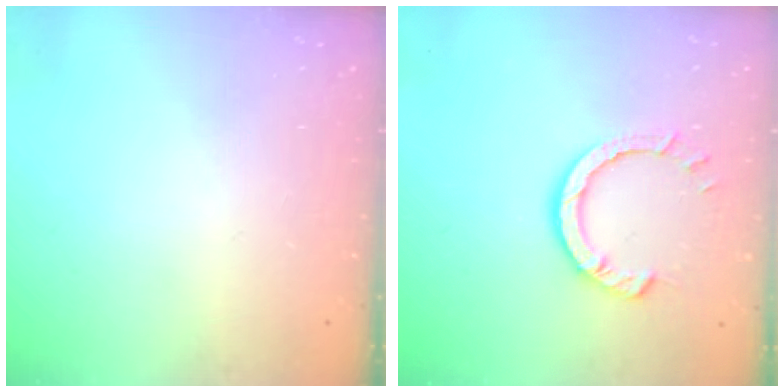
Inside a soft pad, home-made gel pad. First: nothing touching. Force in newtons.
{"total": 6.3, "press": 6.3, "slide": 0.6}